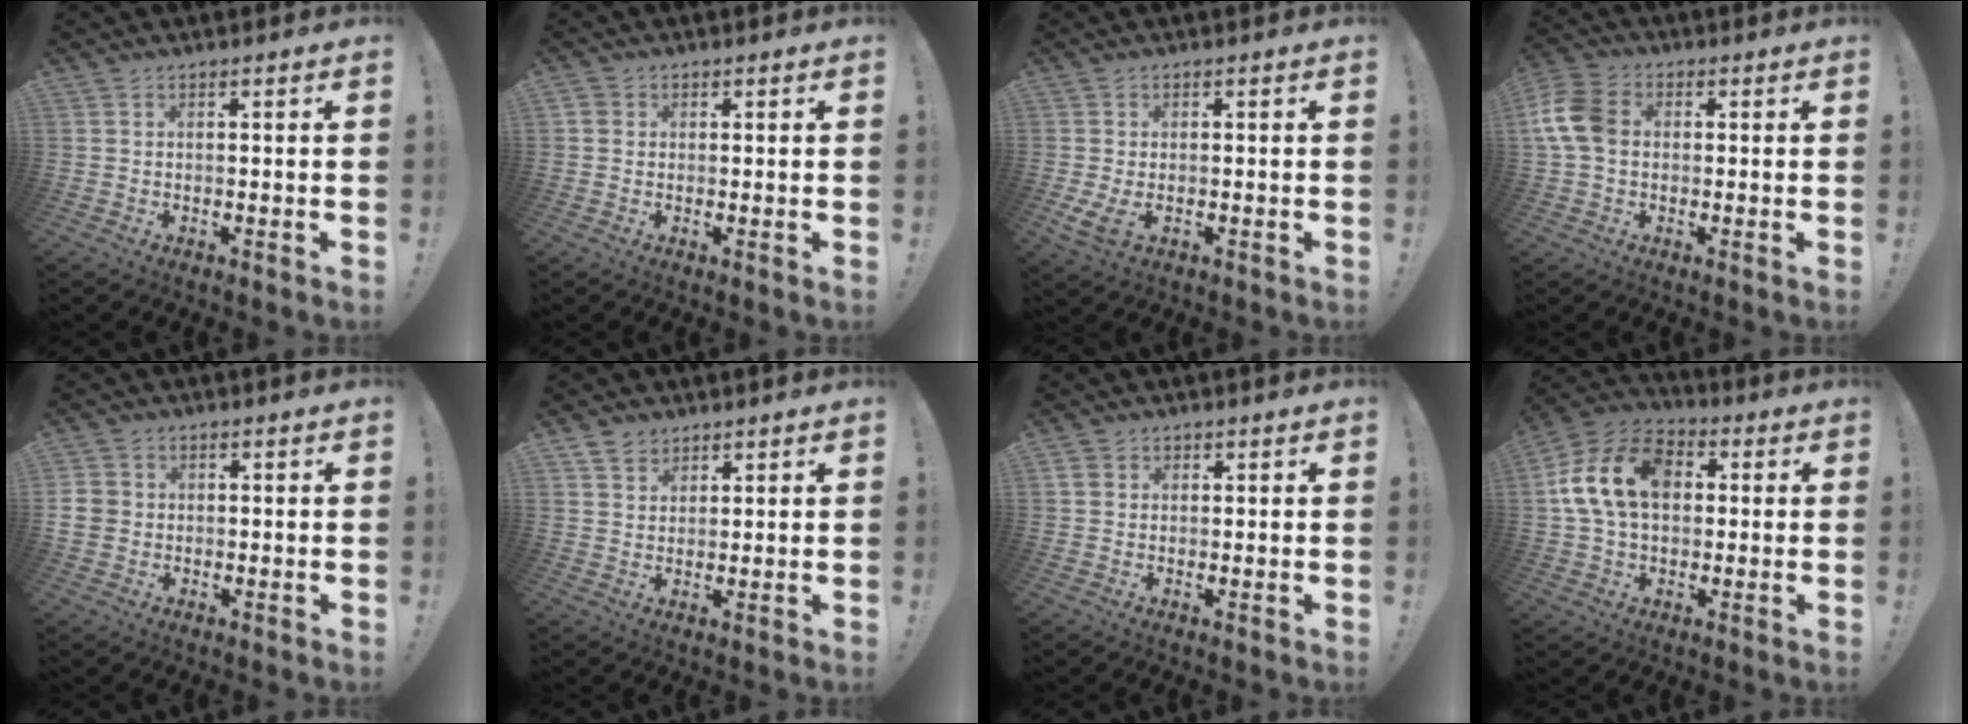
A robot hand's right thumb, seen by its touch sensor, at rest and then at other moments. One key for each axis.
{"total": 2.0, "fx": 0.6, "fy": 1.8, "fz": 0.8, "tx": -0.016, "ty": 0.004, "tz": 0.013}
{"total": 3.8, "fx": 0.1, "fy": 2.1, "fz": 3.2, "tx": -0.049, "ty": -0.009, "tz": 0.003}
{"total": 11.0, "fx": 0.7, "fy": 8.0, "fz": 7.5, "tx": -0.165, "ty": 0.015, "tz": 0.018}
{"total": 4.6, "fx": -0.2, "fy": 4.2, "fz": 1.8, "tx": -0.033, "ty": 0.002, "tz": -0.004}
{"total": 3.9, "fx": 3.0, "fy": 2.5, "fz": 0.4, "tx": -0.006, "ty": -0.016, "tz": 0.055}
{"total": 2.8, "fx": 0.9, "fy": 2.4, "fz": 1.1, "tx": -0.018, "ty": 0.003, "tz": 0.017}
{"total": 17.4, "fx": 3.4, "fy": 12.4, "fz": 11.8, "tx": -0.216, "ty": 0.011, "tz": 0.063}